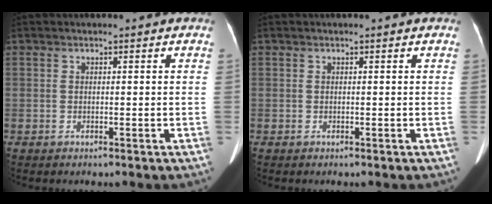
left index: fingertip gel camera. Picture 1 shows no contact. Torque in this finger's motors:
{"motor_torque": [-0.01, 0.00, 0.00, 0.00]}